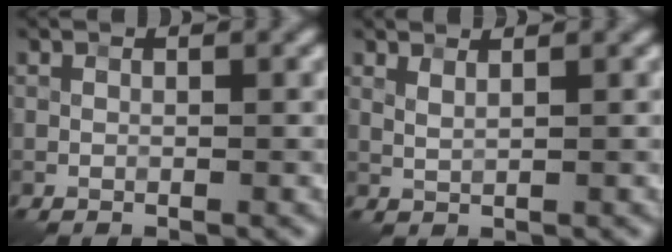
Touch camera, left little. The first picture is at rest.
{"total": 1.5, "force": [1.2, 0.3, 0.8], "torque": [-0.017, 0.002, 0.017]}